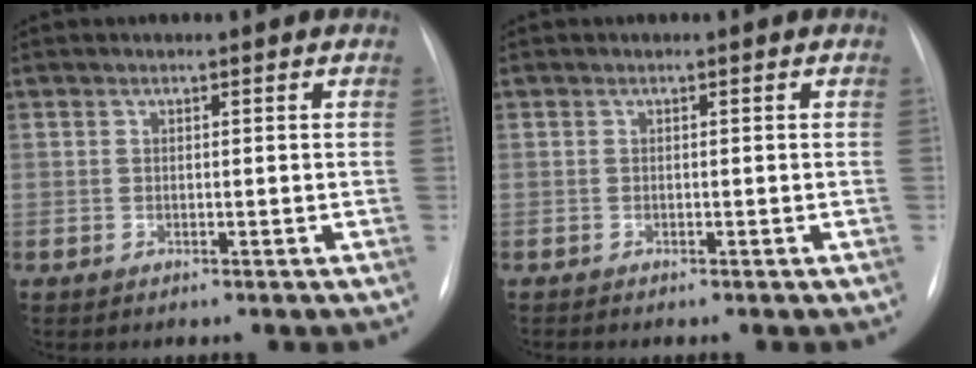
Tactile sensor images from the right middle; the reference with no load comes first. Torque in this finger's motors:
{"motor_torque": [-1.02, -0.38, 0.01, 0.02]}